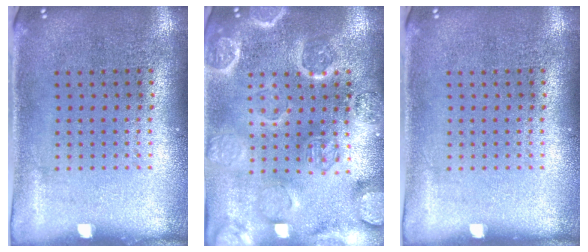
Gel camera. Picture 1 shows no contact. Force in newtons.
{"total": 3.6, "press": 3.5, "slide": 0.9}
{"total": 0.0}